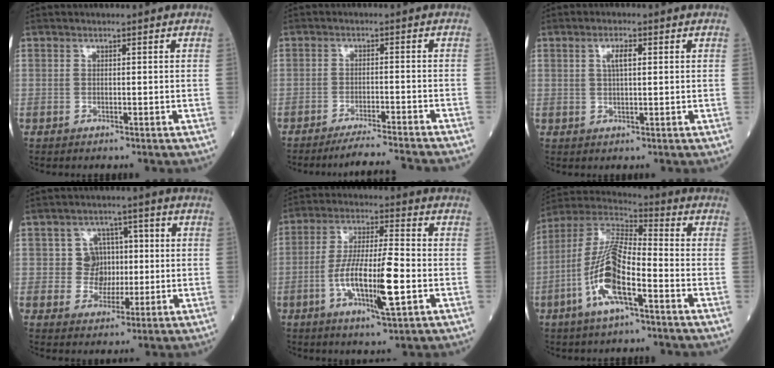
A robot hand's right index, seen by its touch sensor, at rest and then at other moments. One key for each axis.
{"total": 10.9, "fx": -10.1, "fy": -0.9, "fz": 3.8, "tx": -0.036, "ty": -0.022, "tz": -0.143}
{"total": 2.8, "fx": 0.9, "fy": 0.7, "fz": 2.5, "tx": -0.049, "ty": 0.004, "tz": 0.017}
{"total": 5.8, "fx": 0.3, "fy": 5.4, "fz": 1.9, "tx": -0.021, "ty": 0.020, "tz": 0.006}
{"total": 12.1, "fx": -3.3, "fy": 1.5, "fz": 11.6, "tx": -0.215, "ty": -0.004, "tz": -0.060}
{"total": 13.6, "fx": -4.7, "fy": 3.0, "fz": 12.4, "tx": -0.261, "ty": 0.001, "tz": -0.094}